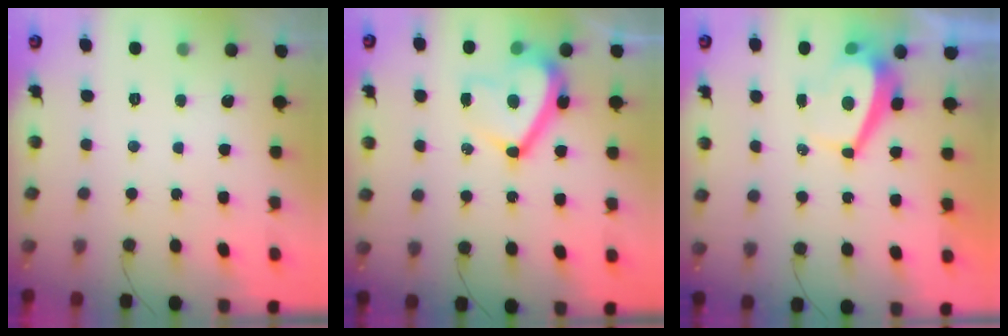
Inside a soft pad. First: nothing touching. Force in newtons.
{"total": 13.1, "press": 12.8, "slide": 2.4}
{"total": 4.8, "press": 4.8, "slide": 0.3}